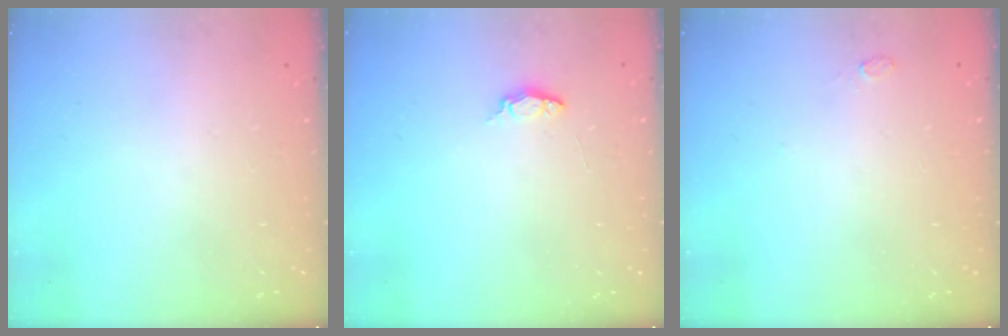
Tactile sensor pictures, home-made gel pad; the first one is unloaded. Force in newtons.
{"total": 4.9, "press": 4.9, "slide": 0.4}
{"total": 3.9, "press": 3.2, "slide": 2.2}